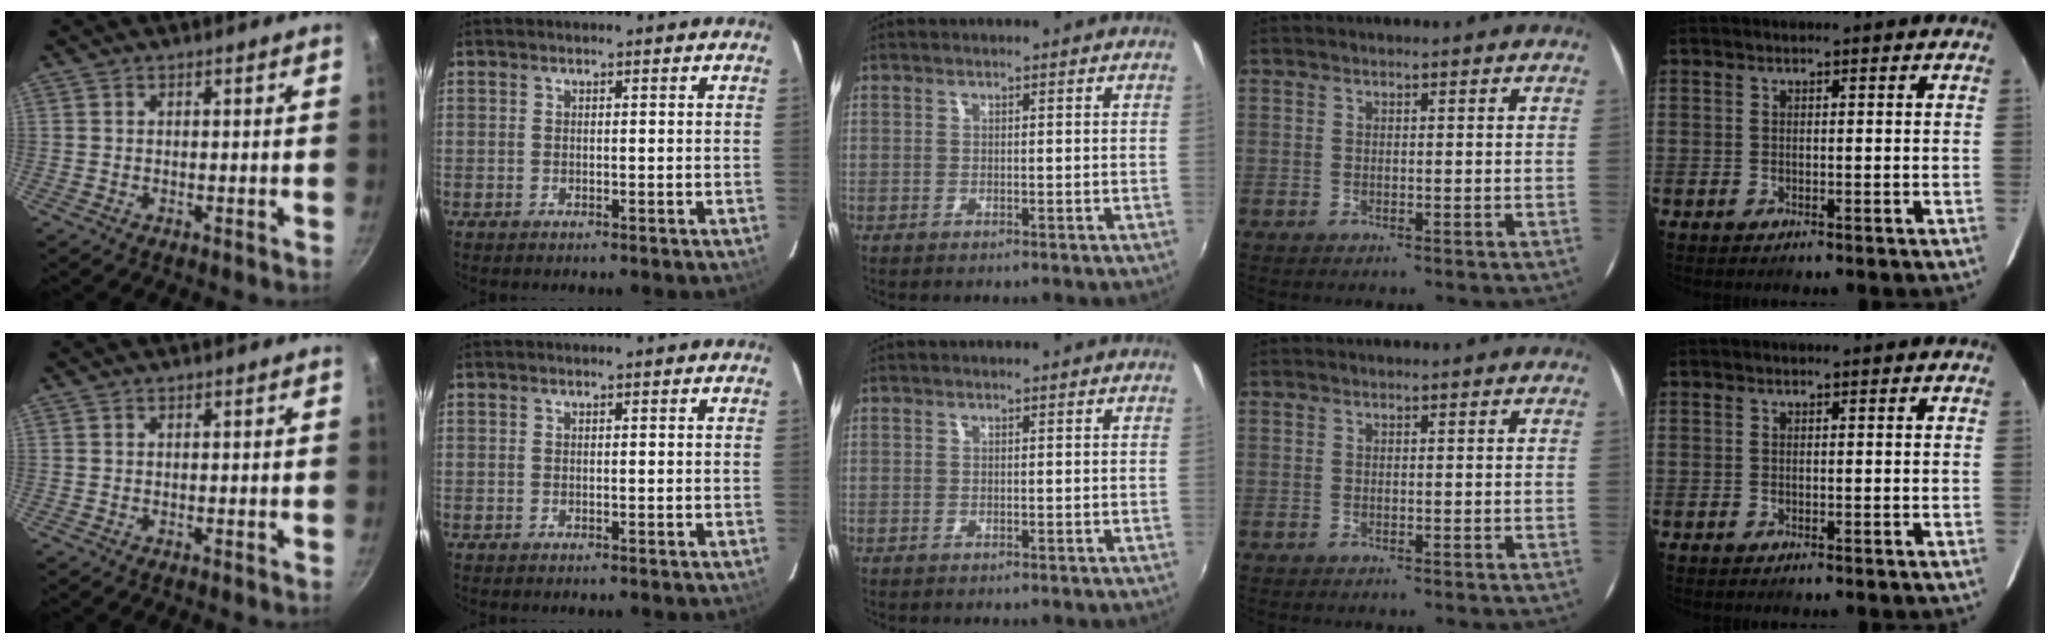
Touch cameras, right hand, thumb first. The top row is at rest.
{}